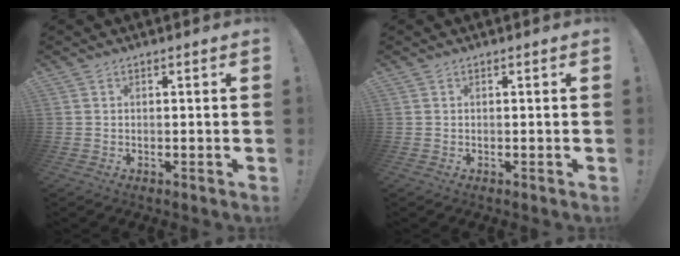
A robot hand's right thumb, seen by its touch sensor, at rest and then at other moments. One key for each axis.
{"total": 0.0}